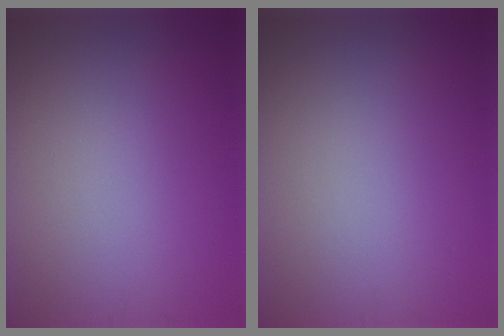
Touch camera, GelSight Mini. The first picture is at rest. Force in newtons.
{"total": 0.0}